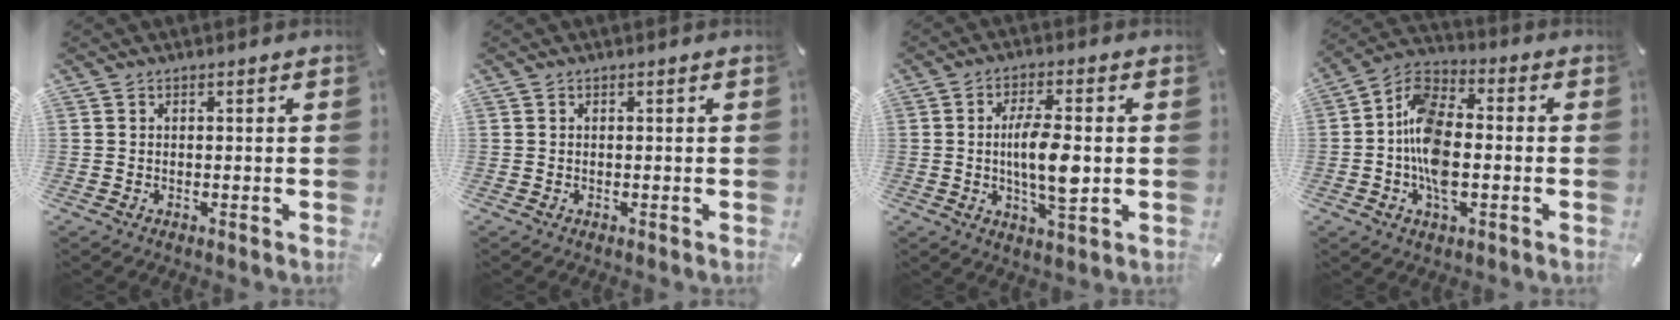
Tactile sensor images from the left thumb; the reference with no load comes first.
{"total": 0.0}
{"total": 9.9, "force": [-0.3, 3.2, 9.4], "torque": [-0.173, -0.012, -0.012]}
{"total": 12.0, "force": [-2.5, 7.1, 9.3], "torque": [-0.200, 0.008, -0.043]}